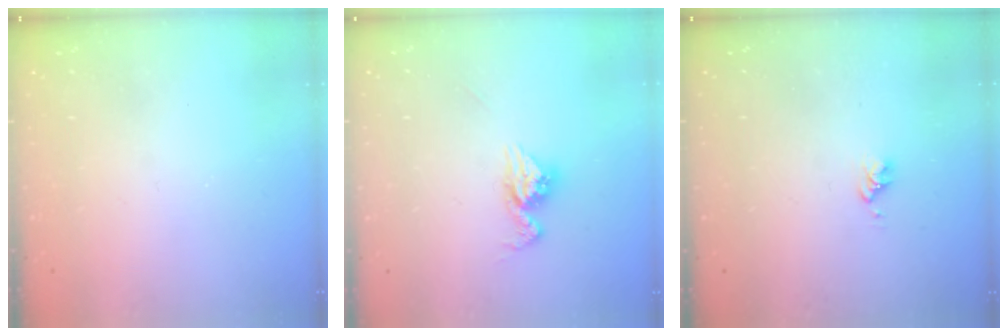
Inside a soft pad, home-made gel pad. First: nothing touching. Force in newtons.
{"total": 11.1, "press": 11.0, "slide": 0.9}
{"total": 2.8, "press": 2.8, "slide": 0.3}